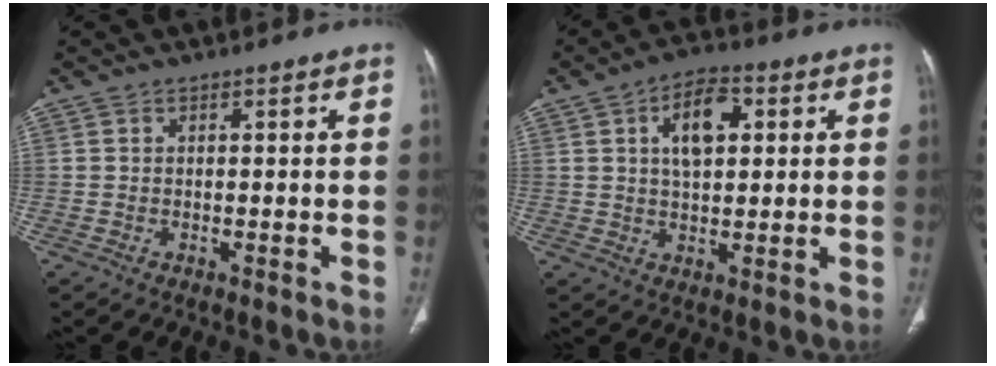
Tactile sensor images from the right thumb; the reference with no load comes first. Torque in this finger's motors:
{"motor_torque": [-0.29, 0.86, -0.02, 0.04, 0.06]}